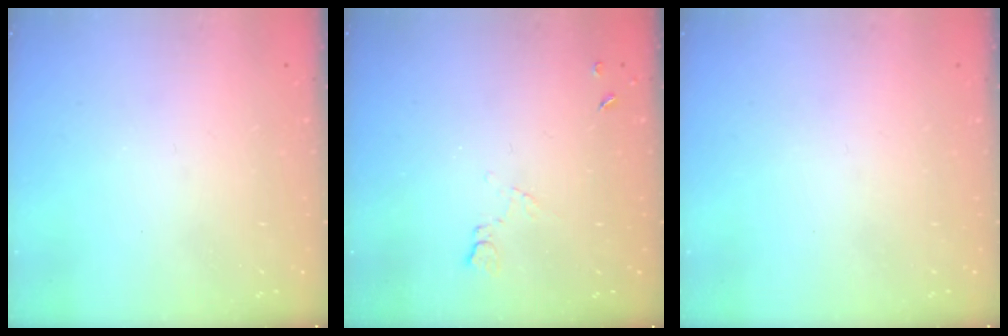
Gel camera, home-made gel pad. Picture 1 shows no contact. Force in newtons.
{"total": 4.7, "press": 4.5, "slide": 1.1}
{"total": 0.0}